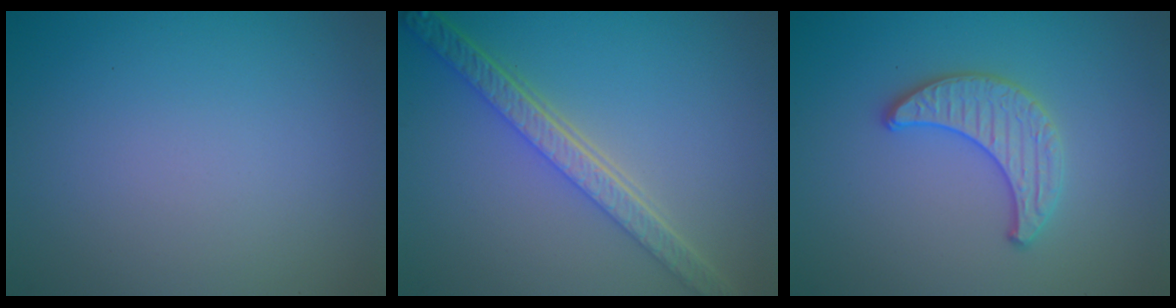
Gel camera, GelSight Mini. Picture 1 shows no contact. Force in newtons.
{"total": 5.2, "press": 4.1, "slide": 3.3}
{"total": 2.4, "press": 2.4, "slide": 0.1}